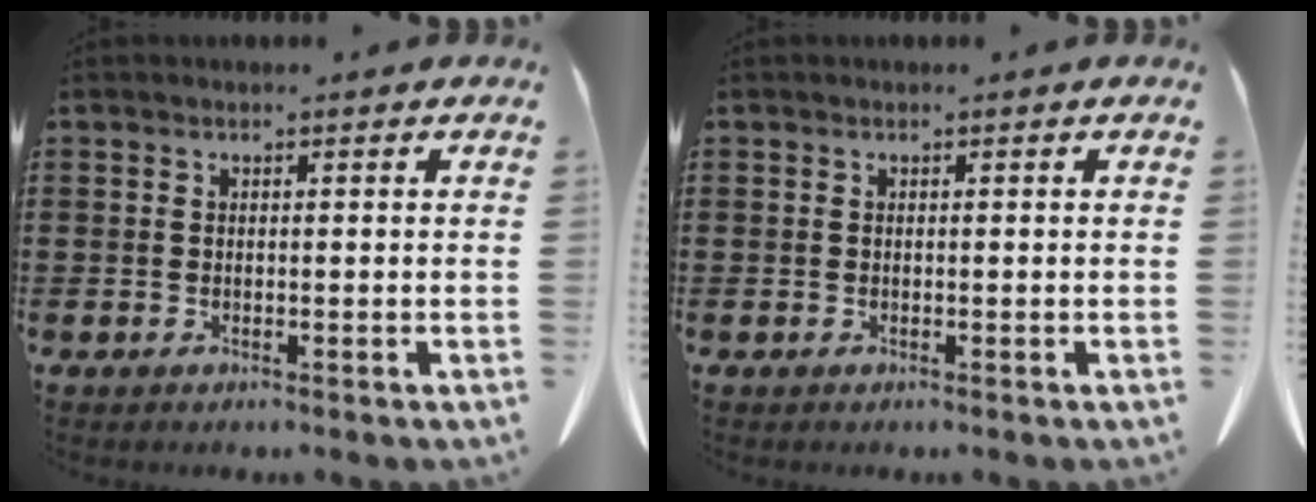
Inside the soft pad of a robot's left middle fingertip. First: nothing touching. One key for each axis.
{"total": 0.0}